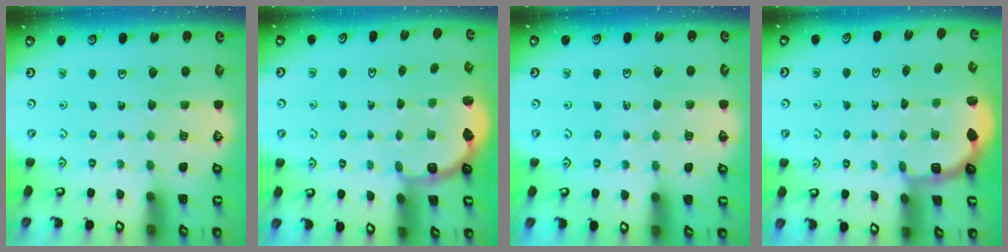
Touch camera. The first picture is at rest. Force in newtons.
{"total": 2.8, "press": 2.2, "slide": 1.8}
{"total": 3.5, "press": 3.4, "slide": 0.8}
{"total": 2.3, "press": 2.2, "slide": 0.6}